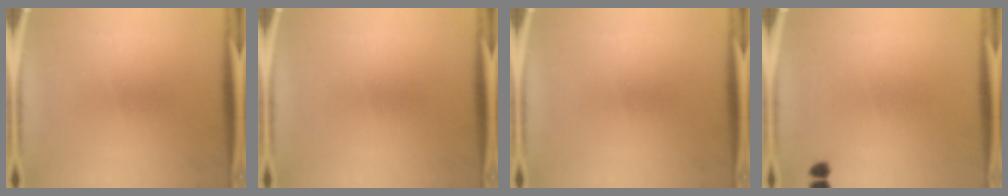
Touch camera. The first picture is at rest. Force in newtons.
{"total": 0.0}
{"total": 0.0}
{"total": 1.0}